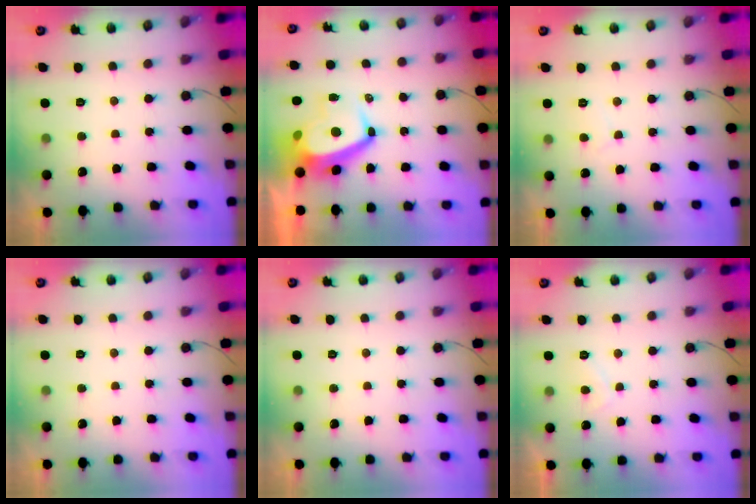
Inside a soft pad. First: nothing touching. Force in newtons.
{"total": 11.5, "press": 11.4, "slide": 1.6}
{"total": 2.6, "press": 2.6, "slide": 0.2}
{"total": 0.0}
{"total": 0.0}
{"total": 1.8, "press": 1.7, "slide": 0.7}